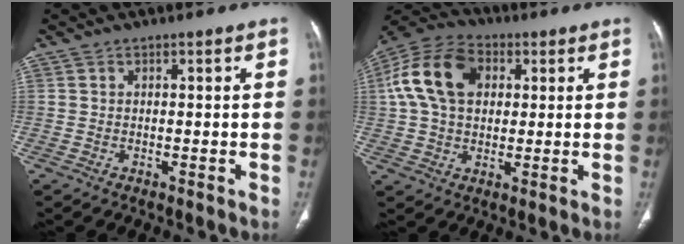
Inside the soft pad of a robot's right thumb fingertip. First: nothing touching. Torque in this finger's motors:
{"motor_torque": [0.21, 0.30, 0.49, -0.38, 0.17]}